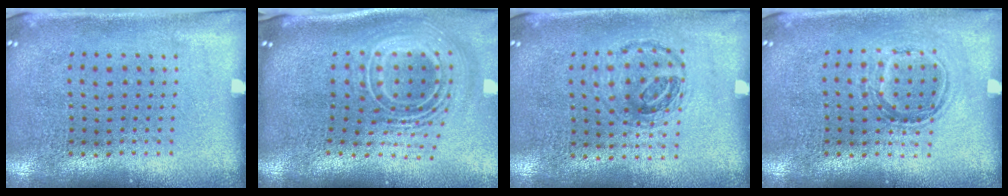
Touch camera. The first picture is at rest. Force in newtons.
{"total": 2.8, "press": 1.9, "slide": 2.1}
{"total": 0.9, "press": 0.8, "slide": 0.4}
{"total": 1.1, "press": 0.9, "slide": 0.6}